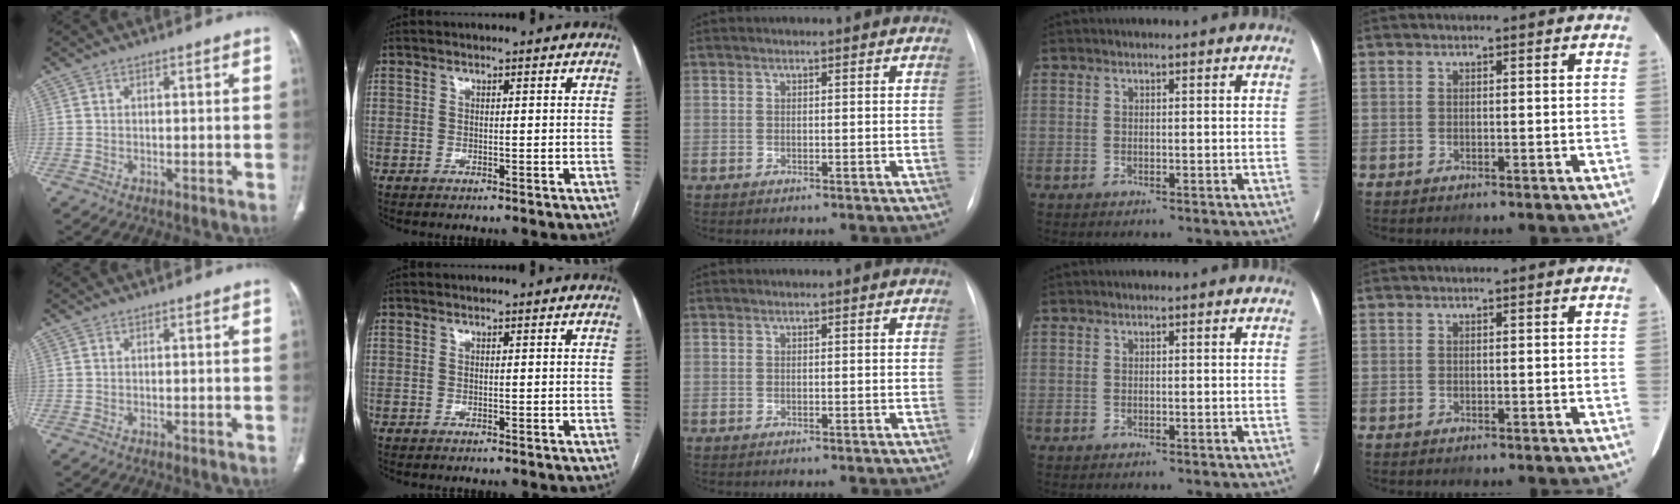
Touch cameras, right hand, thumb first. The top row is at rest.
{}